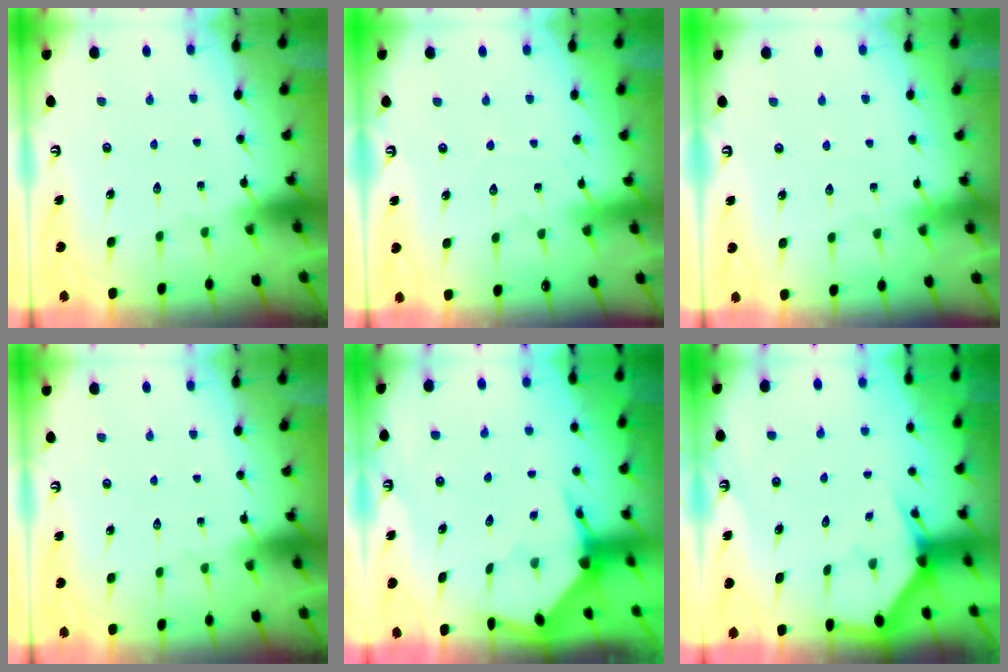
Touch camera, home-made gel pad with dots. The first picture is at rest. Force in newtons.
{"total": 2.7, "press": 2.7, "slide": 0.4}
{"total": 2.1, "press": 2.1, "slide": 0.2}
{"total": 0.0}
{"total": 3.5, "press": 3.4, "slide": 0.4}
{"total": 2.9, "press": 2.9, "slide": 0.1}